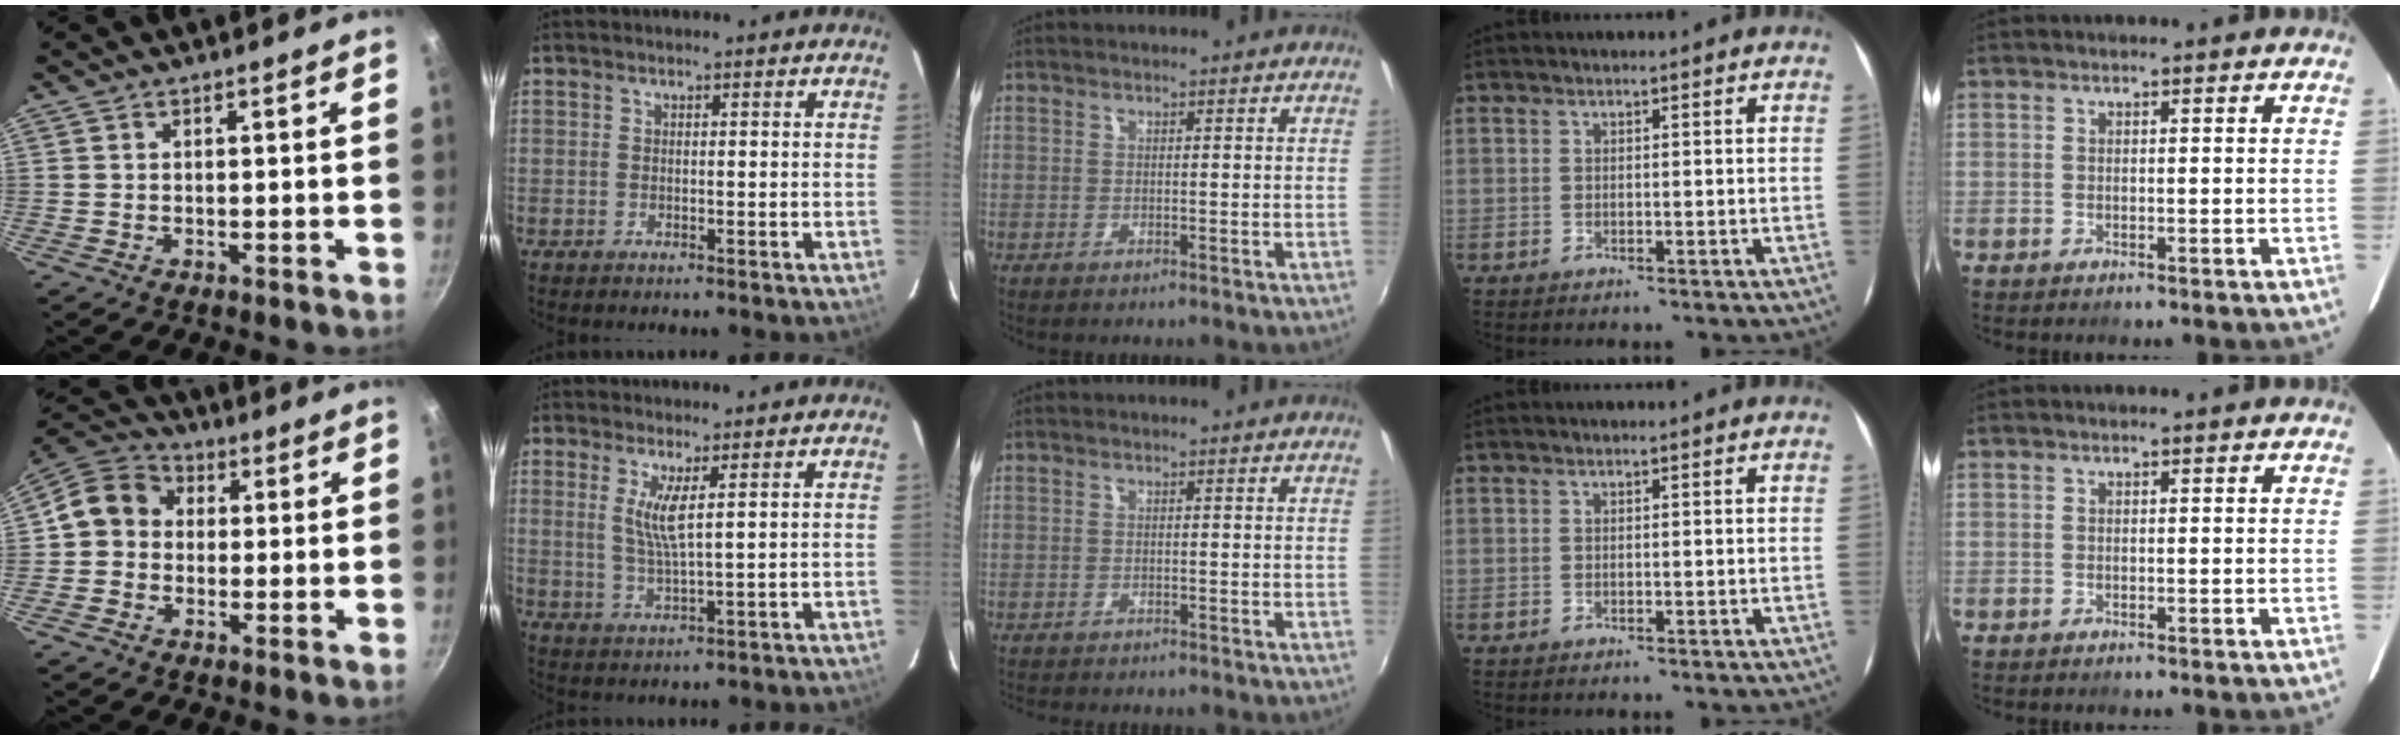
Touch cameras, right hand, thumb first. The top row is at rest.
{"thumb": {"total": 9.3, "force": [0.3, 8.2, 4.3], "torque": [-0.044, 0.027, -0.020]}, "index": {"total": 4.8, "force": [1.7, 0.1, 4.5], "torque": [-0.089, -0.011, 0.032]}, "middle": {"total": 2.7, "force": [-2.5, 0.6, 0.7], "torque": [-0.024, -0.014, -0.042]}}